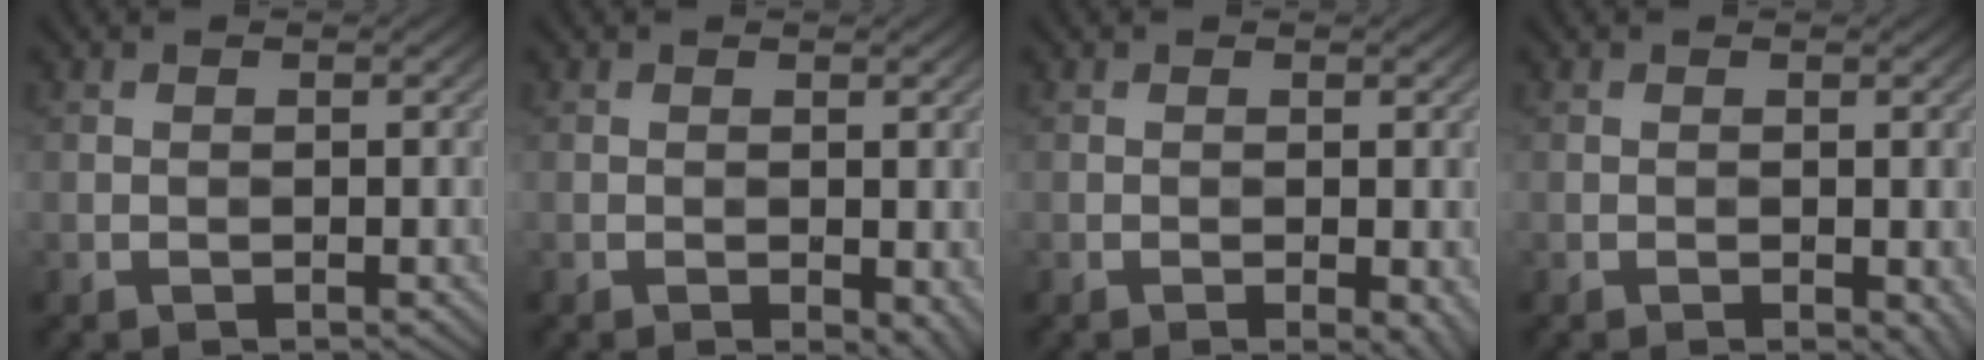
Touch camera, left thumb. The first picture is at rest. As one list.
[{"total": 2.7, "force": [-0.9, 1.4, 2.1], "torque": [-0.025, -0.010, -0.008]}, {"total": 2.0, "force": [-0.7, 0.6, 1.8], "torque": [-0.024, -0.006, -0.007]}, {"total": 1.7, "force": [-0.5, 0.8, 1.4], "torque": [-0.019, -0.008, -0.004]}]